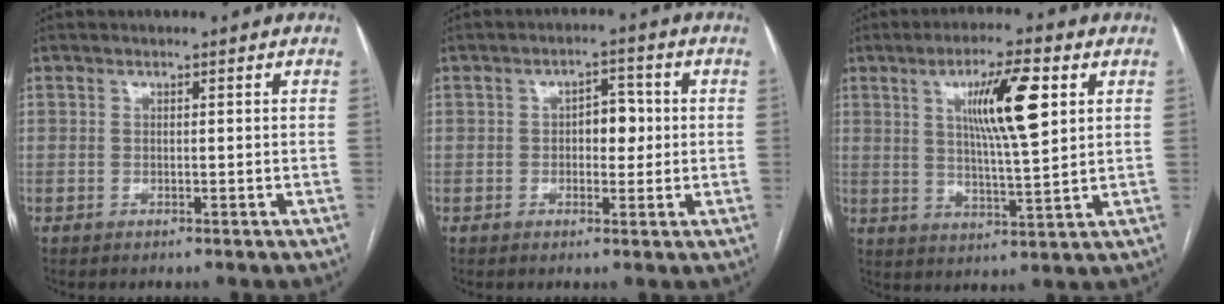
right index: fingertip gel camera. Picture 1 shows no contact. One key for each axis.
{"total": 4.2, "fx": 0.1, "fy": 2.4, "fz": 3.5, "tx": -0.048, "ty": 0.012, "tz": 0.003}
{"total": 10.9, "fx": 3.8, "fy": 1.1, "fz": 10.2, "tx": -0.174, "ty": 0.004, "tz": 0.064}